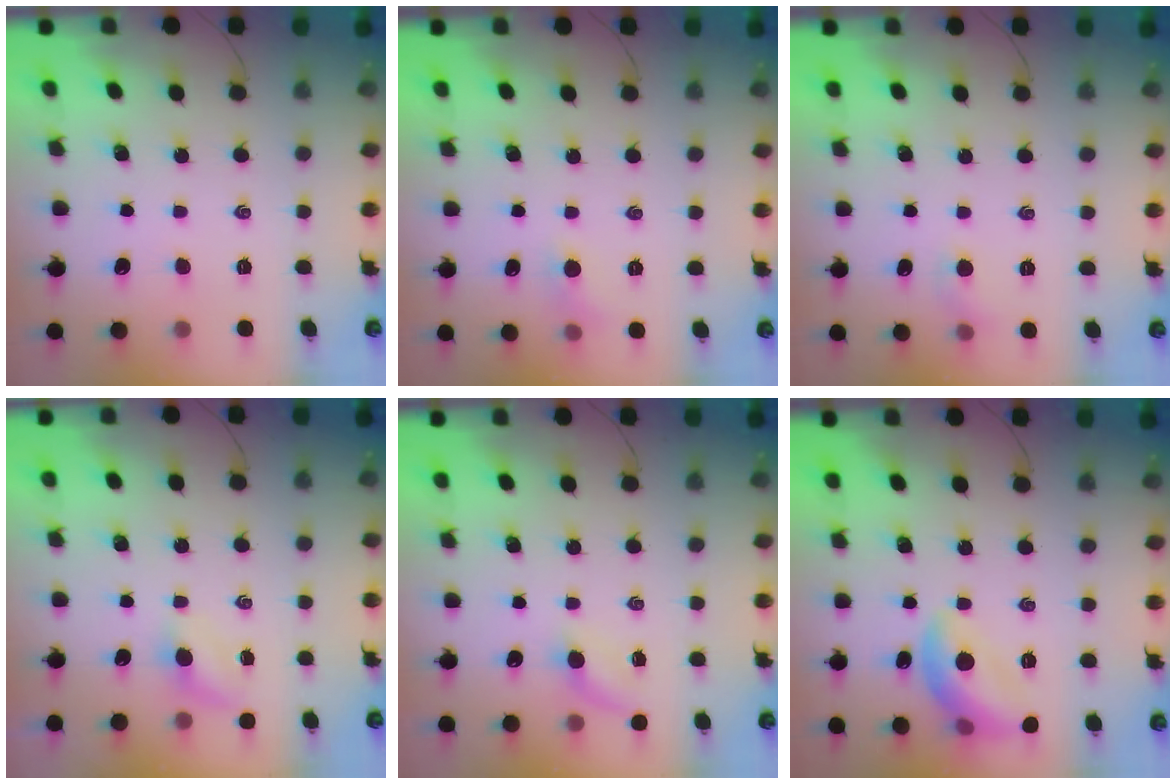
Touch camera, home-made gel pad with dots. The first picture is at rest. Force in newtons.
{"total": 3.8, "press": 3.5, "slide": 1.2}
{"total": 4.5, "press": 4.2, "slide": 1.6}
{"total": 4.3, "press": 4.1, "slide": 1.3}
{"total": 5.3, "press": 5.2, "slide": 1.1}
{"total": 11.7, "press": 11.7, "slide": 1.0}